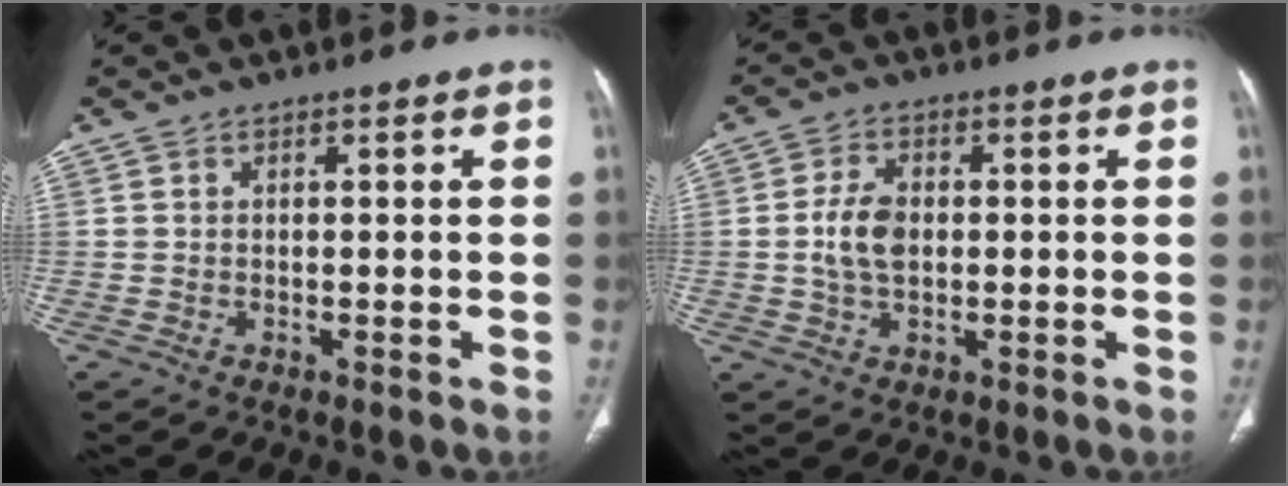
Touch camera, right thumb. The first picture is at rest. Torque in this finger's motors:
{"motor_torque": [0.77, 0.73, 0.87, -0.10, 0.06]}